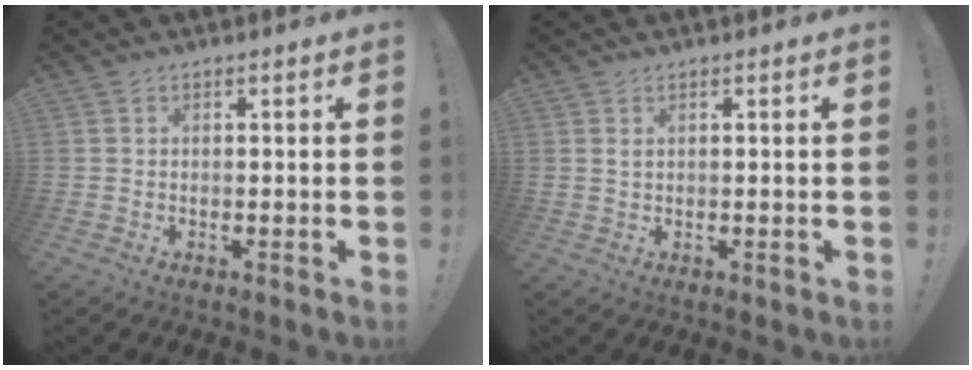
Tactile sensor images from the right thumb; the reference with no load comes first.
{"total": 1.3, "force": [0.7, 0.3, 1.0], "torque": [-0.015, -0.001, 0.011]}